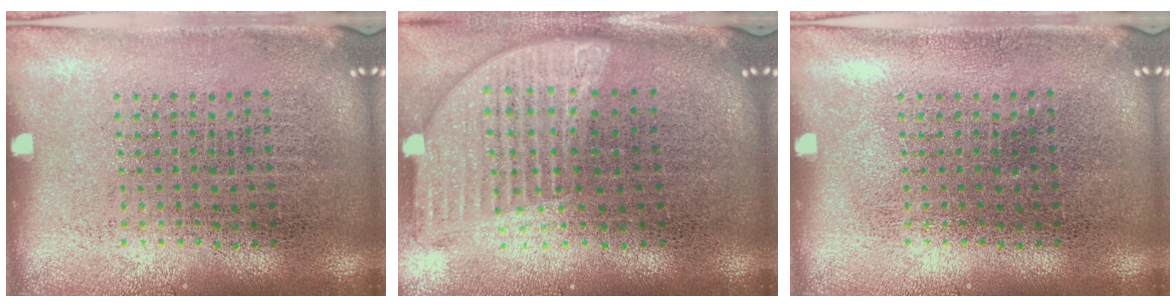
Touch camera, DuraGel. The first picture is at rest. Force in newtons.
{"total": 1.7, "press": 1.5, "slide": 0.9}
{"total": 0.0}